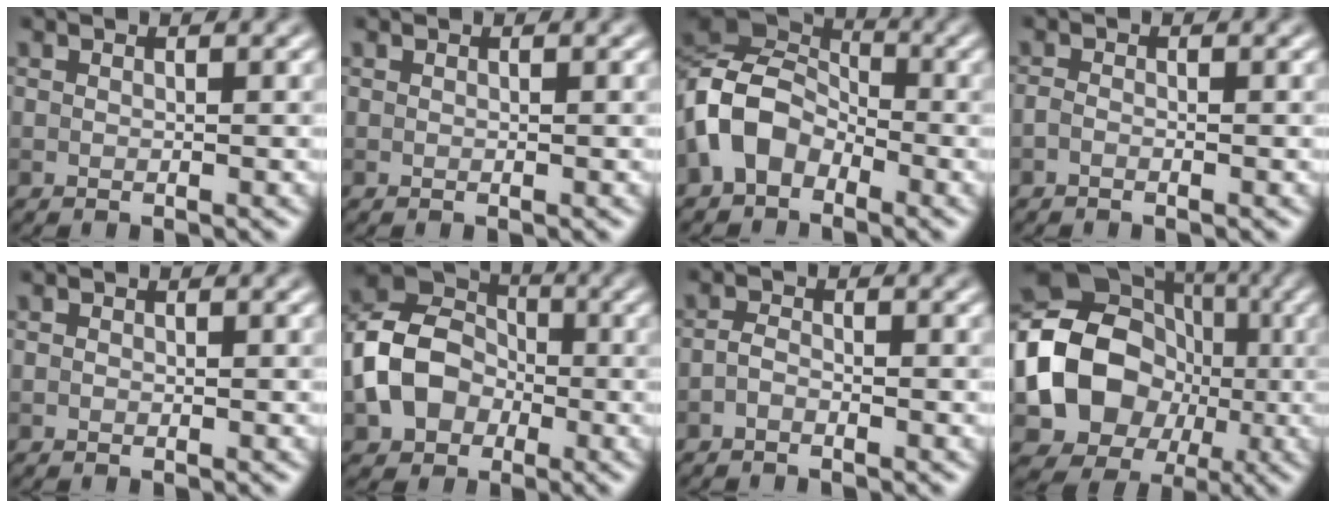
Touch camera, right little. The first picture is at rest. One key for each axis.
{"total": 0.0}
{"total": 6.7, "fx": -2.6, "fy": 4.7, "fz": 3.9, "tx": -0.082, "ty": 0.011, "tz": -0.068}
{"total": 0.5, "fx": -0.4, "fy": 0.2, "fz": 0.3, "tx": -0.010, "ty": -0.001, "tz": -0.009}
{"total": 0.0}
{"total": 7.9, "fx": -1.7, "fy": 6.1, "fz": 4.7, "tx": -0.093, "ty": 0.003, "tz": -0.044}
{"total": 1.1, "fx": -0.8, "fy": 0.5, "fz": 0.6, "tx": -0.012, "ty": 0.003, "tz": -0.021}
{"total": 11.6, "fx": -1.3, "fy": 9.7, "fz": 6.1, "tx": -0.104, "ty": -0.007, "tz": -0.032}